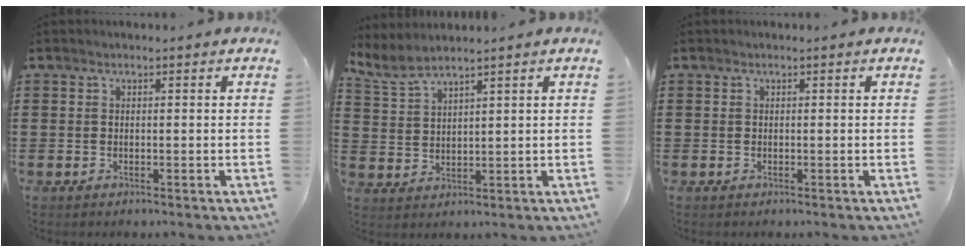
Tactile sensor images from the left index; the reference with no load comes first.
{"total": 4.1, "force": [3.6, 0.7, 2.0], "torque": [-0.052, -0.009, 0.065]}
{"total": 0.0}